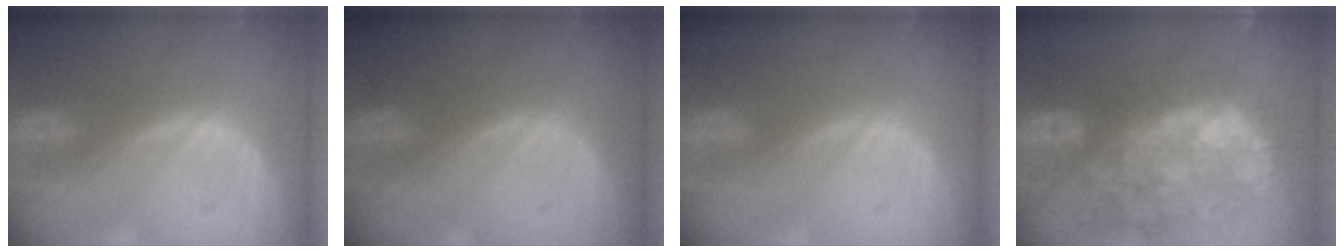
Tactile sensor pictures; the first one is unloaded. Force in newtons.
{"total": 0.0}
{"total": 0.0}
{"total": 14.0, "press": 11.6, "slide": 7.9}